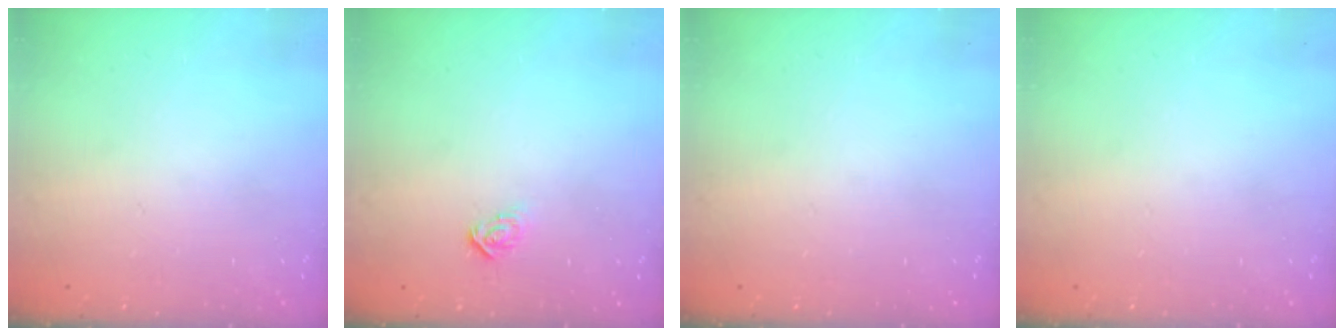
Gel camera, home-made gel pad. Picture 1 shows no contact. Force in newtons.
{"total": 4.3, "press": 4.3, "slide": 0.1}
{"total": 0.0}
{"total": 0.0}